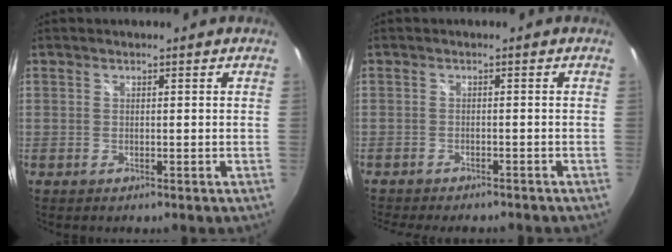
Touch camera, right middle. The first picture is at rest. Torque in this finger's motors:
{"motor_torque": [1.03, -1.11, 0.24, 0.03]}